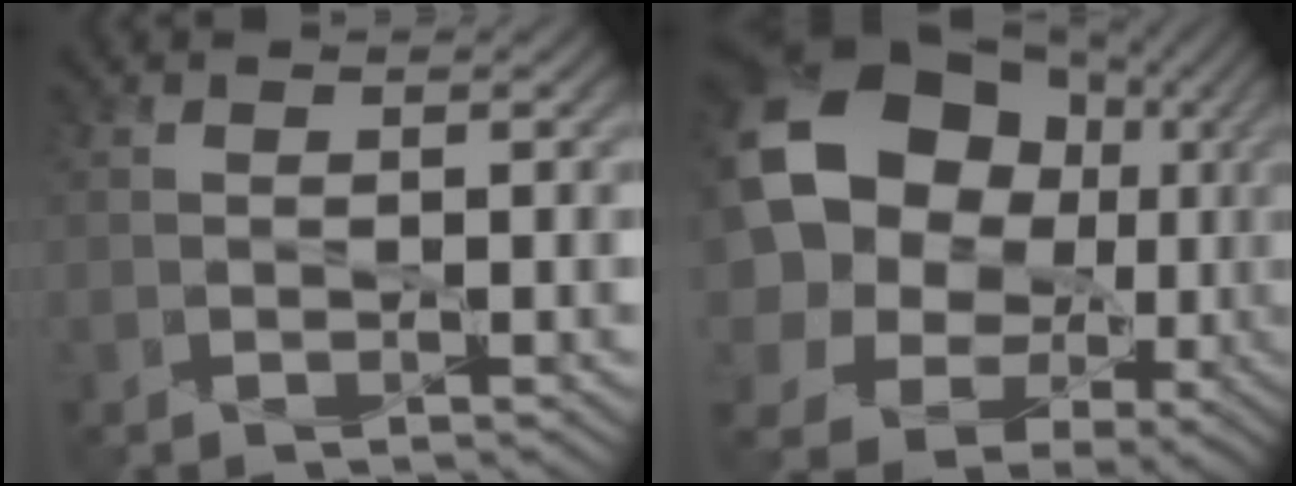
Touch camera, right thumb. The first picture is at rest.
{"total": 19.2, "force": [3.6, 16.6, 9.1], "torque": [-0.259, 0.009, 0.068]}